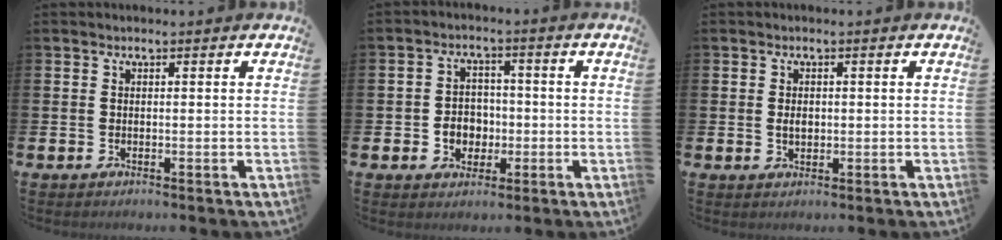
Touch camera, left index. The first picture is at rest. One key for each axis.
{"total": 3.9, "fx": -1.3, "fy": 3.4, "fz": 1.3, "tx": -0.014, "ty": 0.000, "tz": -0.034}
{"total": 1.5, "fx": -0.5, "fy": 1.0, "fz": 1.0, "tx": -0.008, "ty": 0.004, "tz": -0.014}